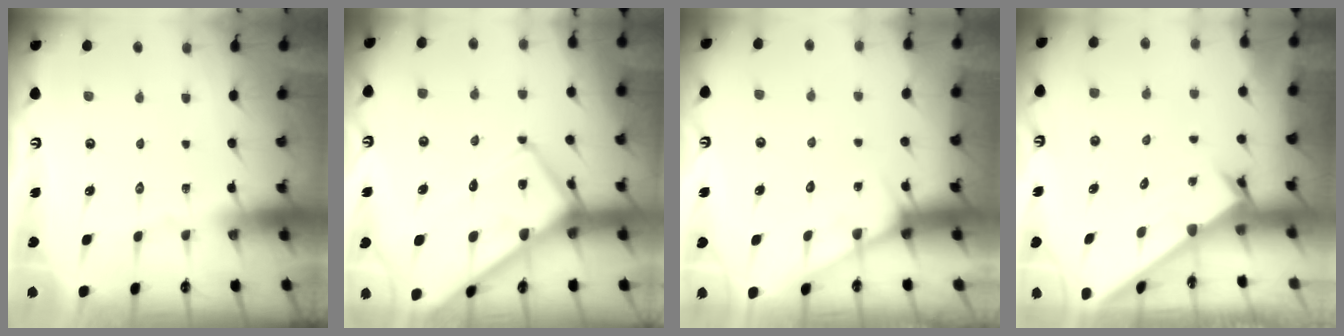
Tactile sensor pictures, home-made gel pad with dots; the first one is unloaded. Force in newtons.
{"total": 15.2, "press": 15.2, "slide": 1.6}
{"total": 5.2, "press": 5.2, "slide": 0.5}
{"total": 1.6, "press": 1.6, "slide": 0.1}